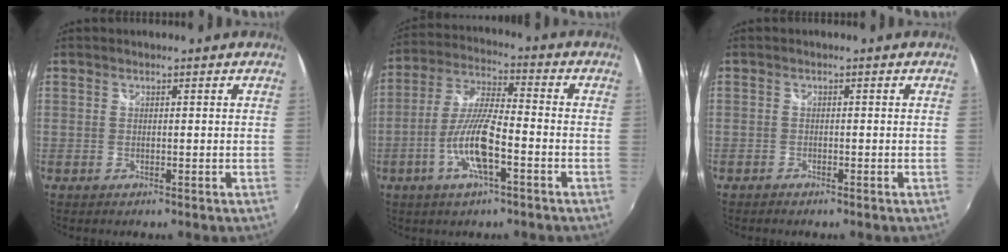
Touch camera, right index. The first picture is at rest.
{"total": 10.9, "force": [-4.4, 2.1, 9.8], "torque": [-0.206, -0.002, -0.085]}
{"total": 1.1, "force": [-1.0, 0.4, 0.3], "torque": [-0.012, -0.002, -0.020]}